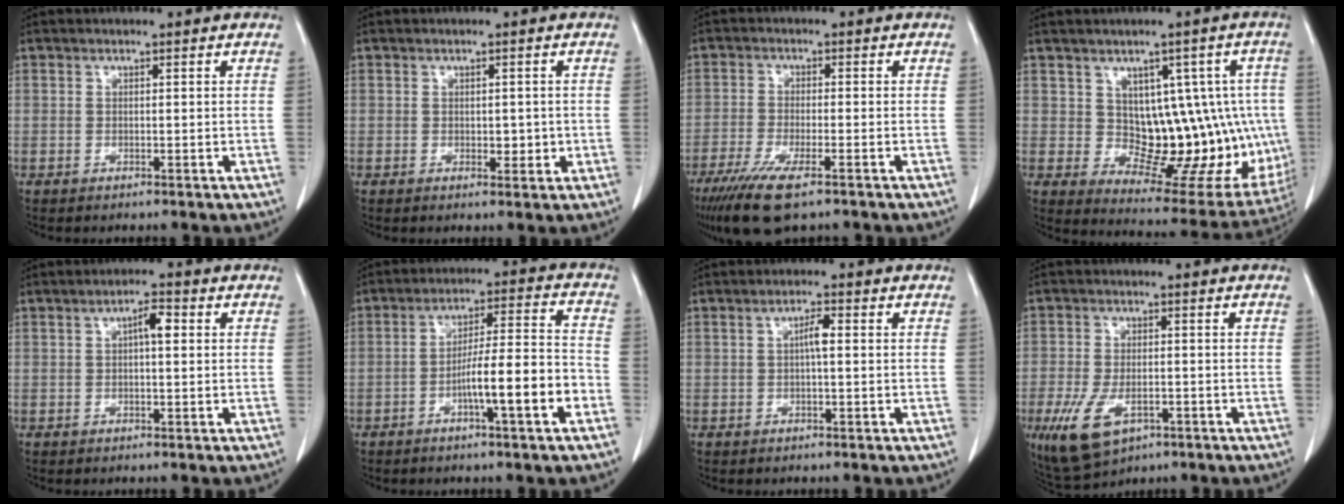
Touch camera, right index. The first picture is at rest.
{"total": 2.2, "force": [-0.1, 1.4, 1.7], "torque": [-0.017, 0.000, 0.006]}
{"total": 9.3, "force": [-6.3, 1.6, 6.7], "torque": [-0.120, -0.024, -0.102]}
{"total": 13.9, "force": [0.8, 8.1, 11.2], "torque": [-0.115, 0.022, 0.036]}
{"total": 3.1, "force": [0.6, 0.8, 3.0], "torque": [-0.049, 0.009, 0.007]}
{"total": 10.6, "force": [-4.1, 0.4, 9.8], "torque": [-0.159, 0.016, -0.063]}
{"total": 2.3, "force": [0.1, 0.3, 2.3], "torque": [-0.042, 0.004, 0.002]}
{"total": 9.1, "force": [-4.2, 4.9, 6.4], "torque": [-0.127, -0.007, -0.062]}